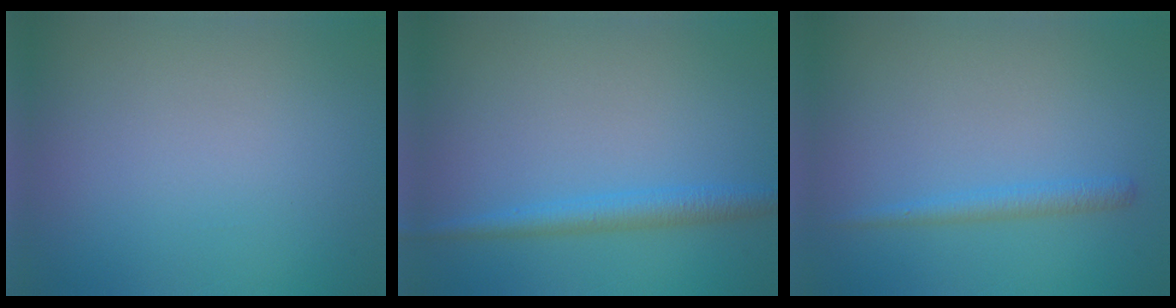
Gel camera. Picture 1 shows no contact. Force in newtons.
{"total": 2.4, "press": 2.4, "slide": 0.1}
{"total": 1.5, "press": 1.5, "slide": 0.1}